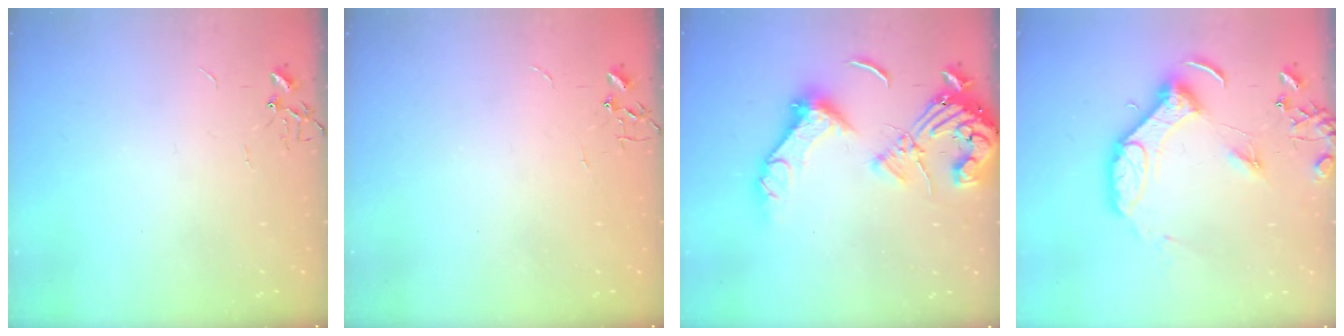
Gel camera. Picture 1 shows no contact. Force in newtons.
{"total": 0.0}
{"total": 17.0, "press": 16.9, "slide": 2.3}
{"total": 13.0, "press": 12.8, "slide": 1.9}